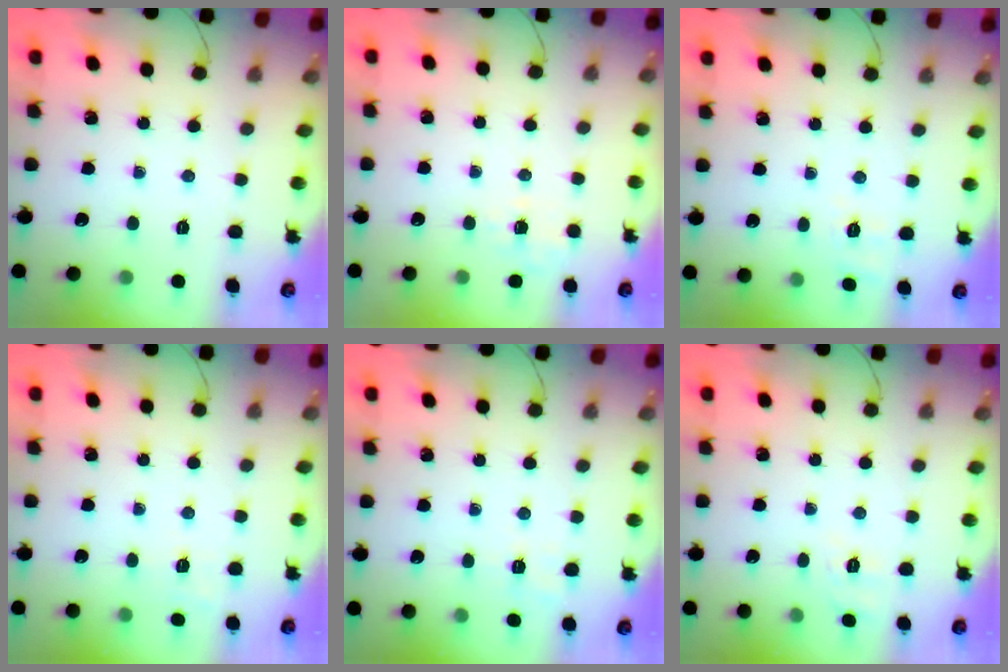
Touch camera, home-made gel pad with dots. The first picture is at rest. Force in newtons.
{"total": 1.9, "press": 1.1, "slide": 1.6}
{"total": 2.4, "press": 1.3, "slide": 2.1}
{"total": 5.0, "press": 4.8, "slide": 1.5}
{"total": 2.4, "press": 1.2, "slide": 2.0}
{"total": 5.8, "press": 5.5, "slide": 2.0}